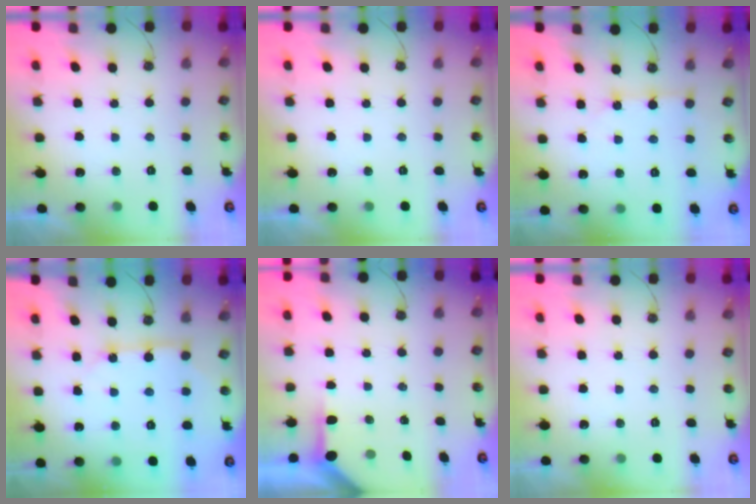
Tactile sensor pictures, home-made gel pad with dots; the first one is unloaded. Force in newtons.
{"total": 0.0}
{"total": 2.6, "press": 2.6, "slide": 0.4}
{"total": 8.5, "press": 8.5, "slide": 0.8}
{"total": 3.4, "press": 3.4, "slide": 0.3}
{"total": 0.0}